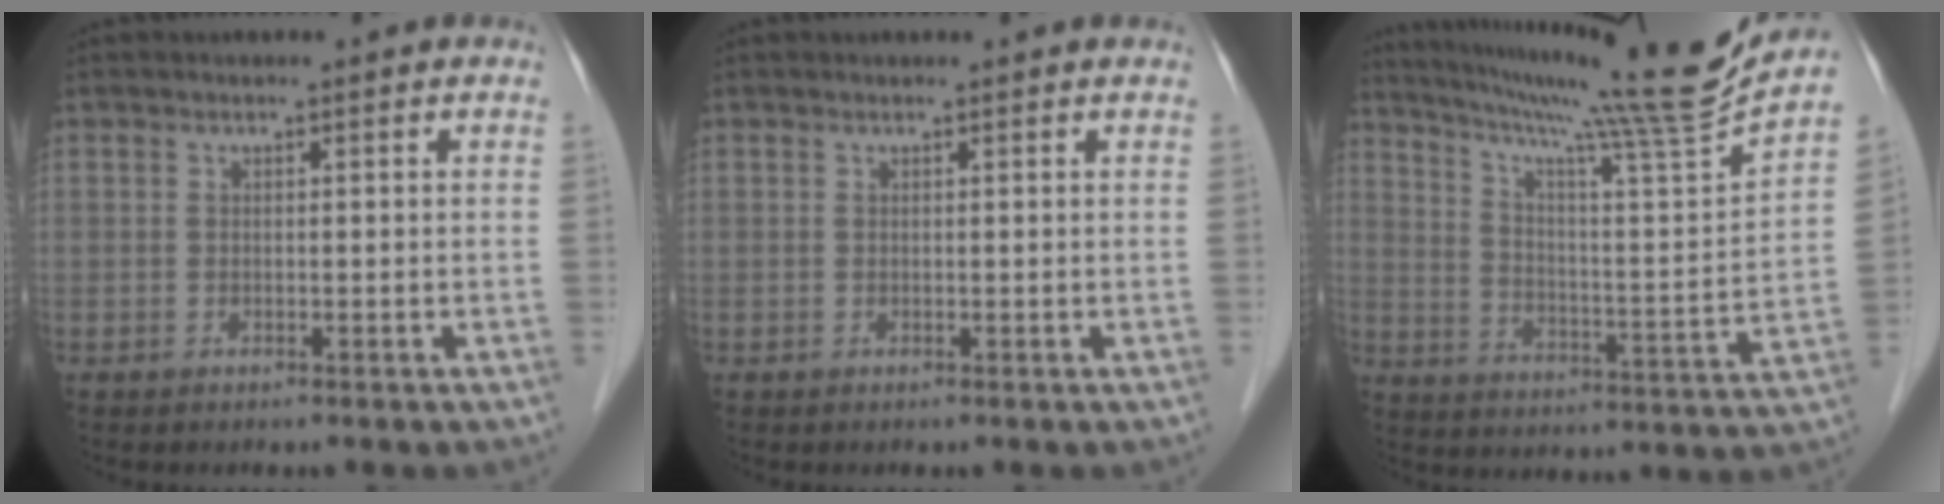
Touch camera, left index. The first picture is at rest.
{"total": 1.5, "force": [1.5, 0.1, 0.3], "torque": [-0.011, 0.009, 0.015]}
{"total": 22.9, "force": [20.0, -2.9, 10.8], "torque": [-0.182, -0.049, 0.286]}